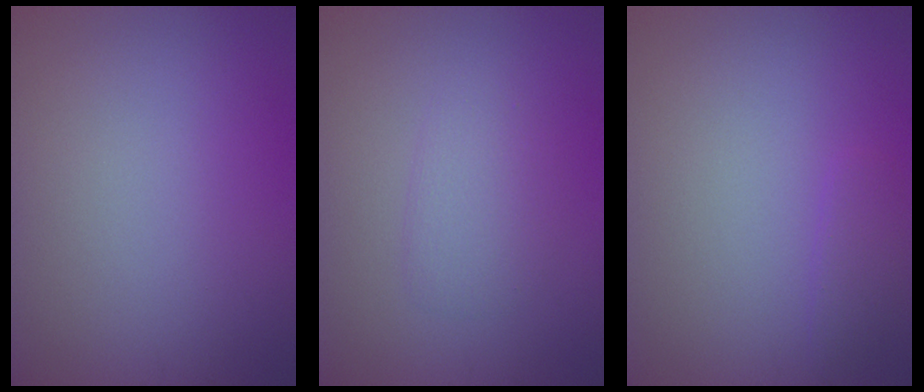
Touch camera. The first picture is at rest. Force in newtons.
{"total": 1.9, "press": 1.9, "slide": 0.1}
{"total": 1.2, "press": 1.2, "slide": 0.2}